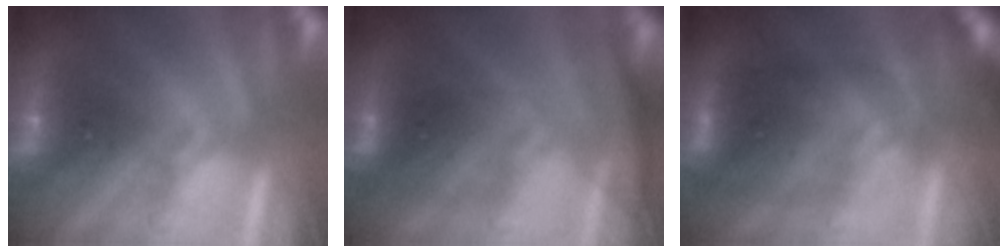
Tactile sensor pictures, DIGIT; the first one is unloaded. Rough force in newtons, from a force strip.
{"total": 2.9}
{"total": 2.7}